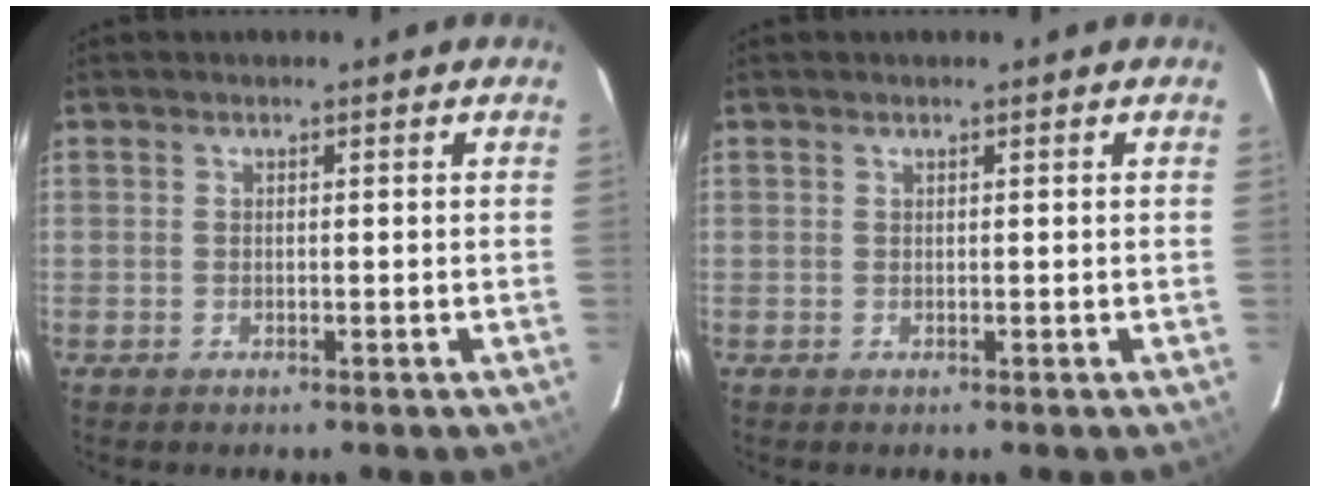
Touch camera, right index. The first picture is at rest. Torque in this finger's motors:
{"motor_torque": [0.04, -0.01, 0.01, 0.01]}